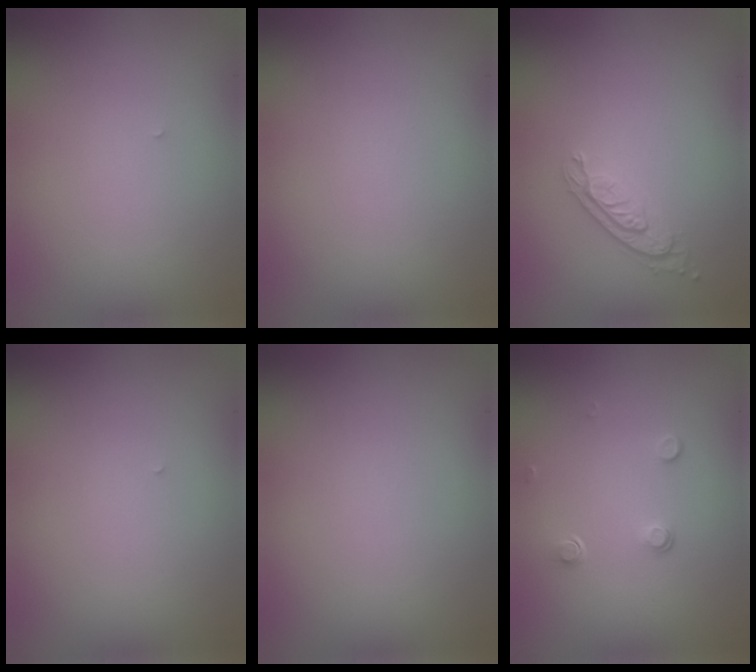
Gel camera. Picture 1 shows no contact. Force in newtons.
{"total": 0.0}
{"total": 2.1, "press": 1.8, "slide": 1.1}
{"total": 0.0}
{"total": 0.0}
{"total": 1.0, "press": 0.7, "slide": 0.8}